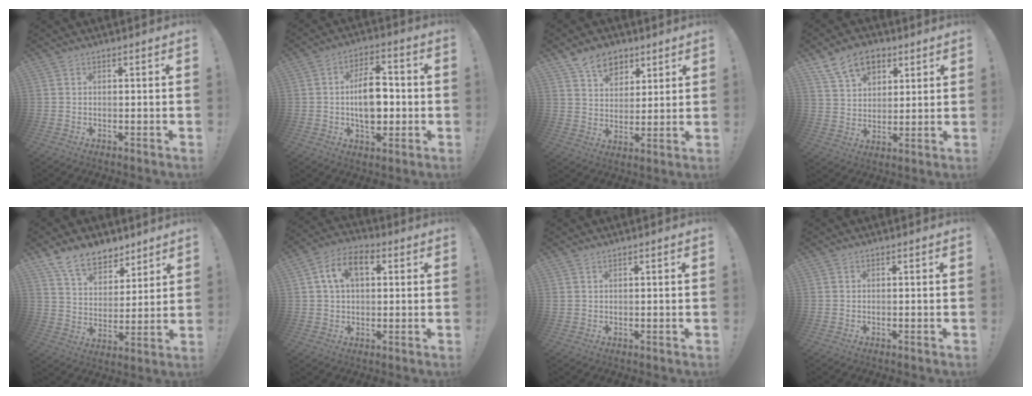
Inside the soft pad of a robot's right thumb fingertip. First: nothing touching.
{"total": 12.1, "force": [-0.9, 7.5, 9.4], "torque": [-0.151, 0.003, -0.020]}
{"total": 10.1, "force": [6.3, 6.9, 3.9], "torque": [-0.061, -0.032, 0.122]}
{"total": 12.1, "force": [6.9, 8.1, 5.8], "torque": [-0.093, -0.028, 0.134]}
{"total": 12.3, "force": [9.5, 6.7, 4.2], "torque": [-0.081, -0.065, 0.183]}
{"total": 10.8, "force": [3.3, 6.9, 7.6], "torque": [-0.128, 0.016, 0.064]}
{"total": 0.9, "force": [0.7, 0.4, 0.3], "torque": [-0.011, 0.001, 0.014]}
{"total": 0.0}